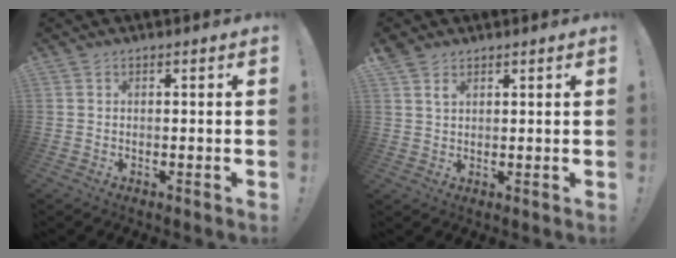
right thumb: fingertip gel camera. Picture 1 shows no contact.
{"total": 2.7, "force": [2.0, 1.6, 0.9], "torque": [-0.006, -0.014, 0.035]}